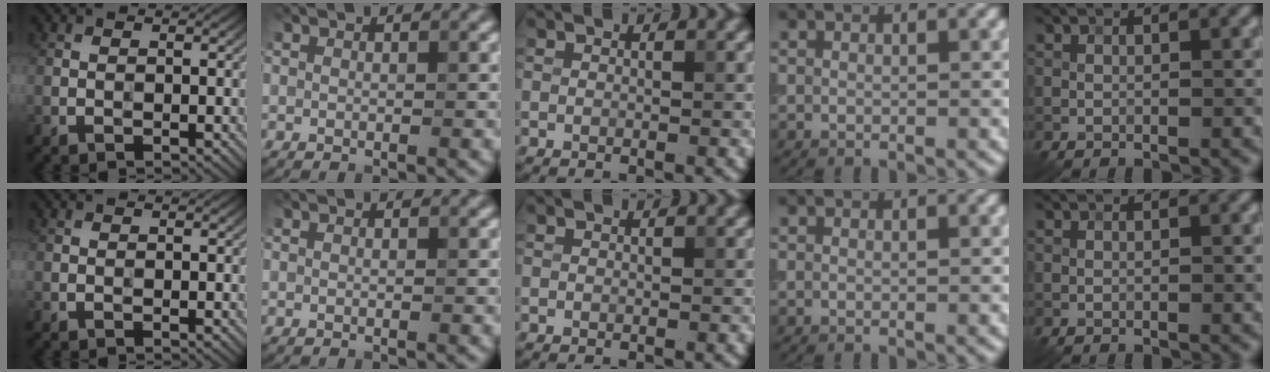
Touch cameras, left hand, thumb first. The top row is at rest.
{}